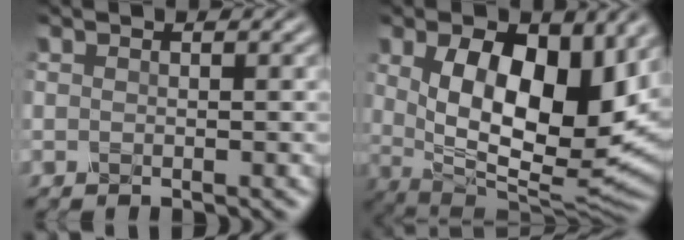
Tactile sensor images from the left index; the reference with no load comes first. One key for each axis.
{"total": 13.2, "fx": 2.2, "fy": 6.6, "fz": 11.1, "tx": -0.170, "ty": -0.018, "tz": 0.040}